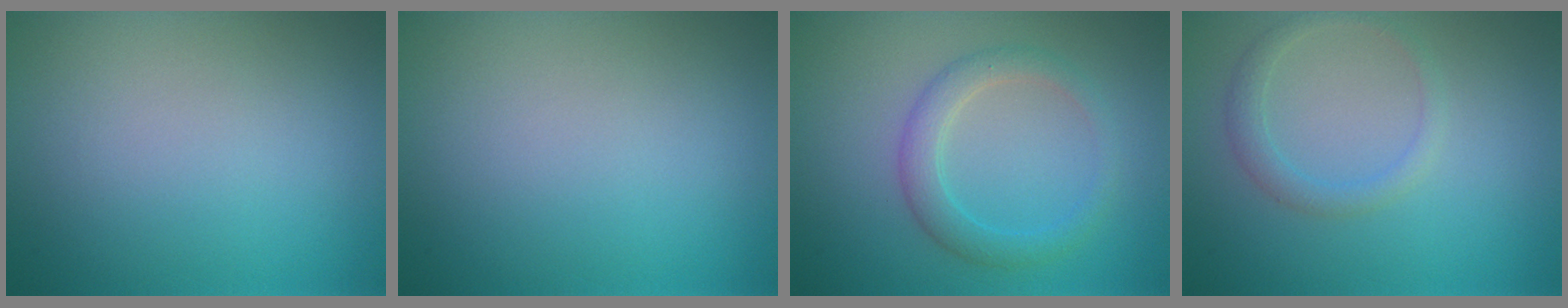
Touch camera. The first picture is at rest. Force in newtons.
{"total": 0.0}
{"total": 2.8, "press": 2.8, "slide": 0.3}
{"total": 1.7, "press": 1.7, "slide": 0.1}